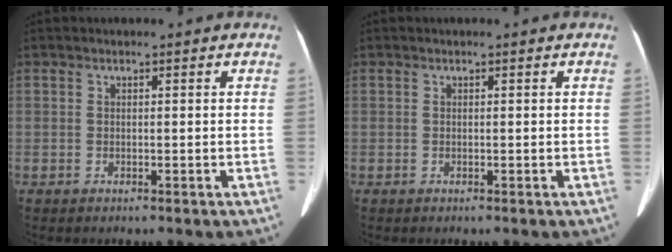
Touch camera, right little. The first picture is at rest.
{"total": 0.0}